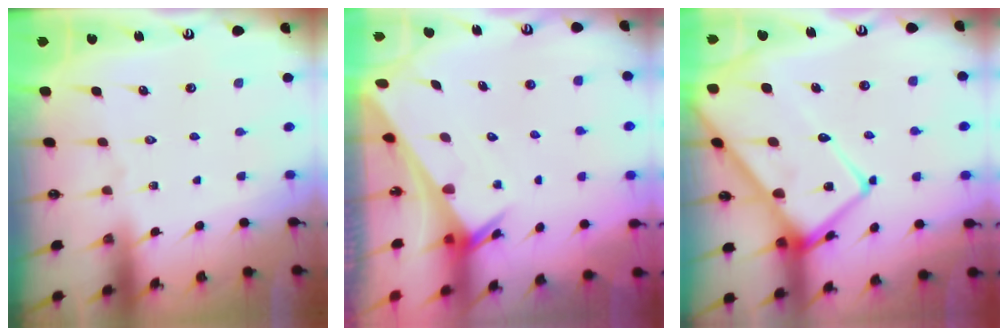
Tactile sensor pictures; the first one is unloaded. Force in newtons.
{"total": 2.7, "press": 2.7, "slide": 0.1}
{"total": 21.2, "press": 21.1, "slide": 2.2}